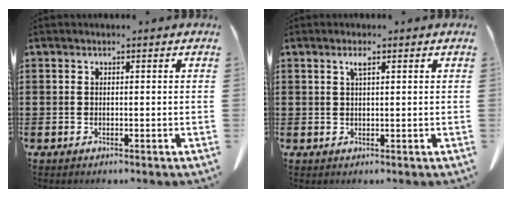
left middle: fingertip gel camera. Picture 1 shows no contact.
{"total": 1.7, "force": [0.9, 0.3, 1.4], "torque": [-0.031, 0.002, 0.016]}